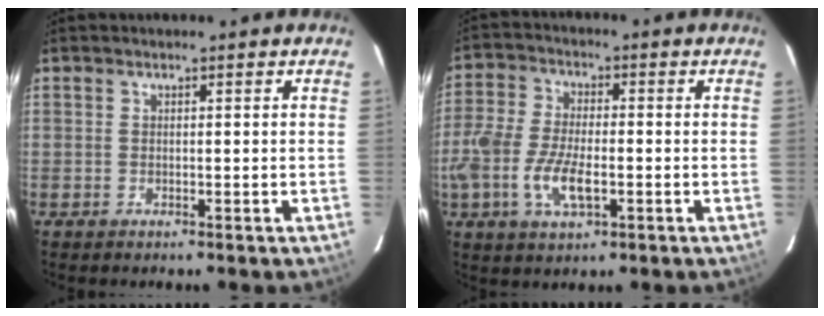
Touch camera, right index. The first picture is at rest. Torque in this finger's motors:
{"motor_torque": [0.42, -0.31, 0.62, 0.12]}